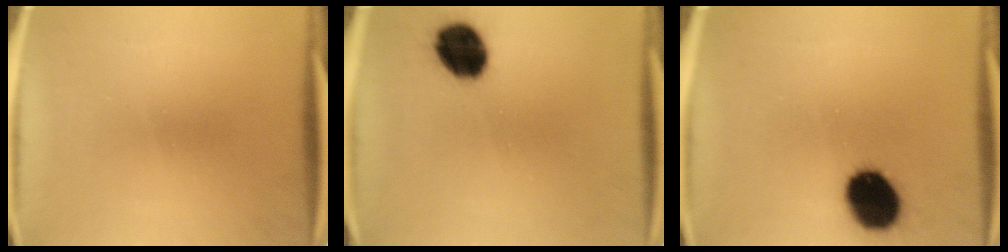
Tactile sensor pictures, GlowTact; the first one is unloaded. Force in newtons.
{"total": 11.7}
{"total": 15.0}